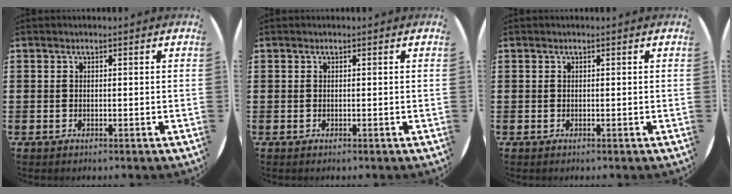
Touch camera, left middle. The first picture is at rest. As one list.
[{"total": 0.0}, {"total": 0.0}]